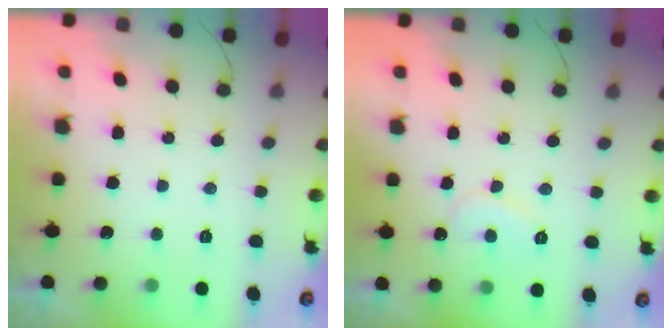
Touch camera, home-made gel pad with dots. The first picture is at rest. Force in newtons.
{"total": 7.1, "press": 7.0, "slide": 0.7}